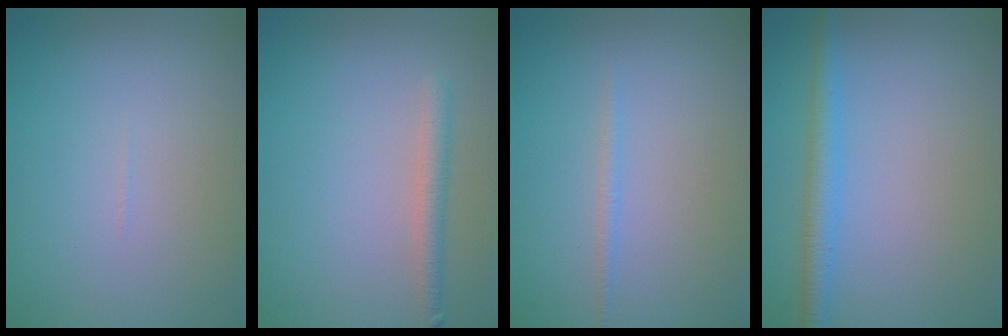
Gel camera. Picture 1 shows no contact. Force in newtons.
{"total": 1.8, "press": 1.8, "slide": 0.1}
{"total": 0.7, "press": 0.7, "slide": 0.1}
{"total": 2.4, "press": 2.4, "slide": 0.2}